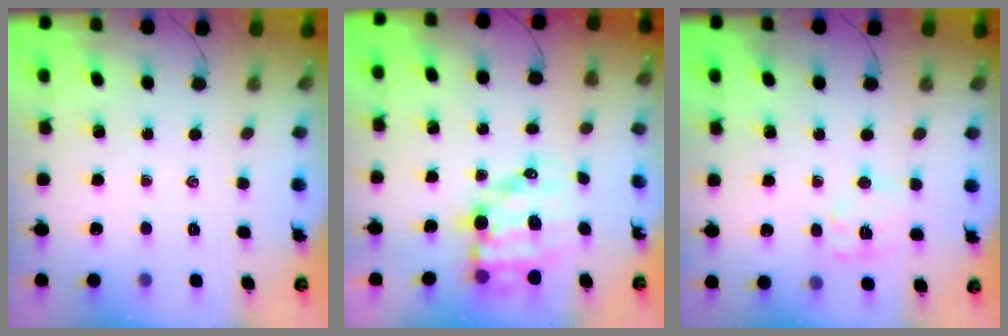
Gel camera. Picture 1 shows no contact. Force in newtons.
{"total": 10.7, "press": 10.3, "slide": 2.9}
{"total": 8.8, "press": 8.7, "slide": 0.5}